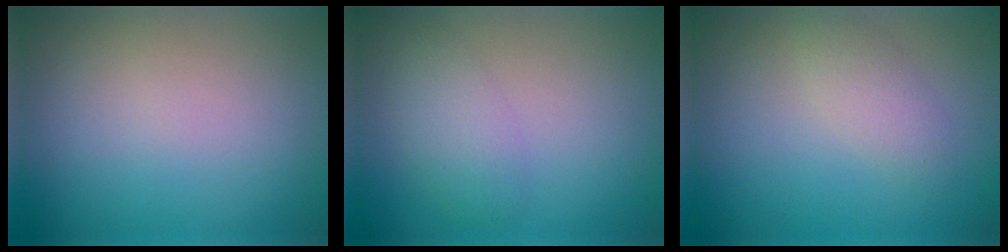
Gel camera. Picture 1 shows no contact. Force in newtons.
{"total": 2.5, "press": 2.5, "slide": 0.1}
{"total": 1.9, "press": 1.9, "slide": 0.1}